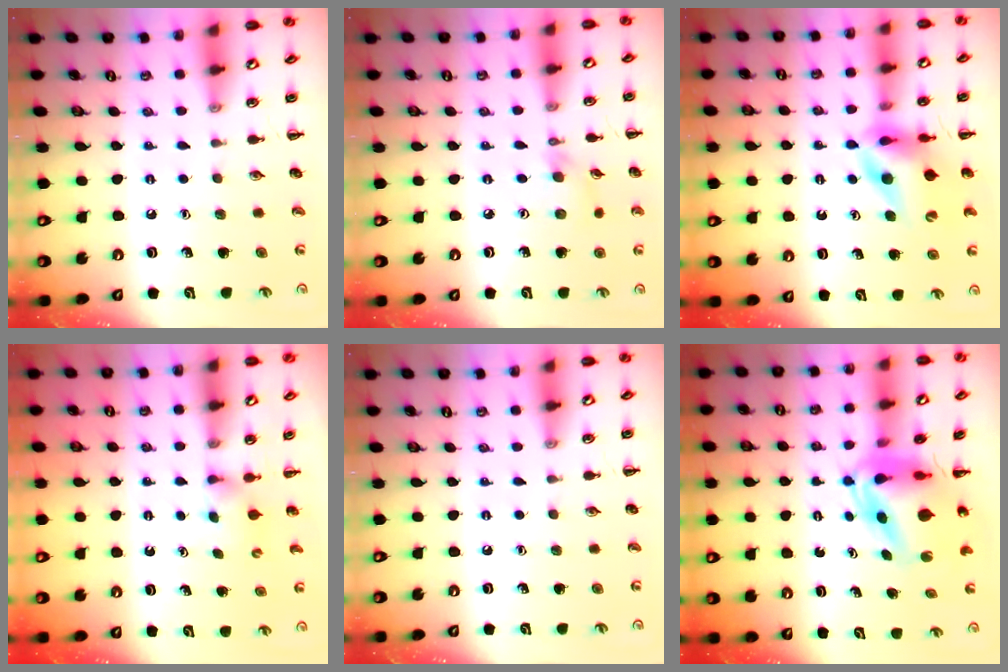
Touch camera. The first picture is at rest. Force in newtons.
{"total": 3.7, "press": 3.5, "slide": 1.3}
{"total": 10.9, "press": 10.3, "slide": 3.5}
{"total": 2.3, "press": 2.1, "slide": 1.0}
{"total": 0.0}
{"total": 7.9, "press": 7.5, "slide": 2.6}